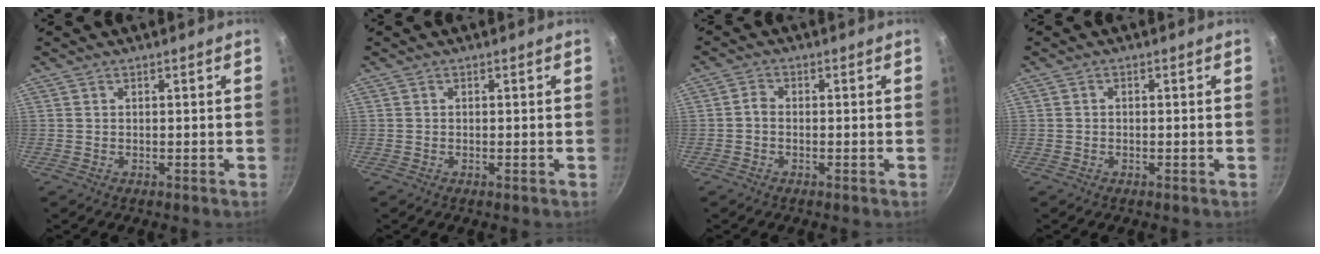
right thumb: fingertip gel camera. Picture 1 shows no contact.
{"total": 0.0}
{"total": 1.8, "force": [-0.6, 1.3, 1.1], "torque": [-0.022, 0.012, -0.018]}
{"total": 0.6, "force": [-0.2, 0.4, 0.3], "torque": [-0.007, 0.004, -0.004]}